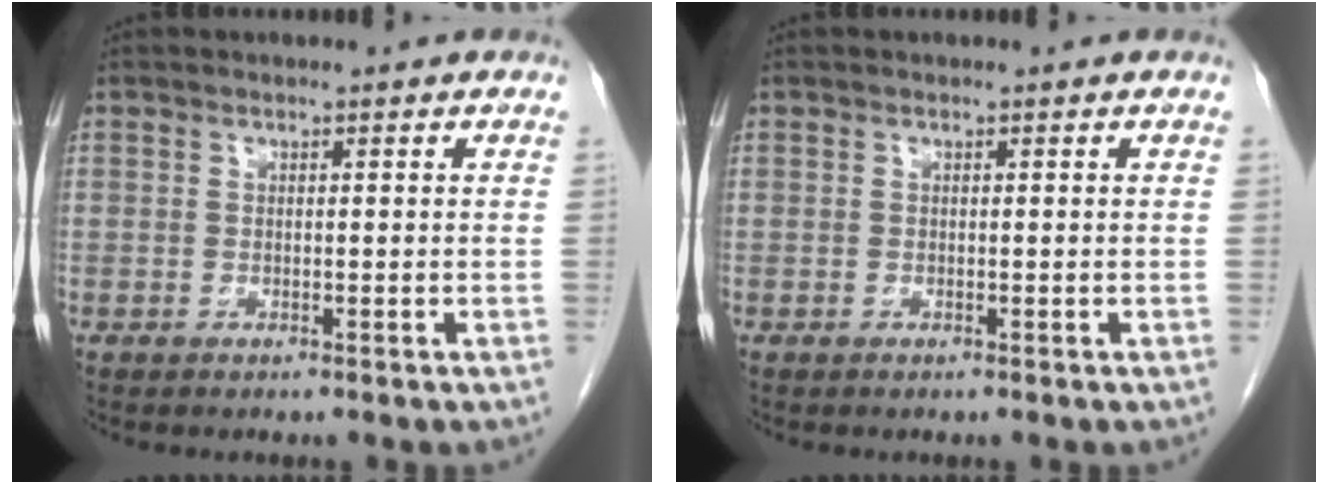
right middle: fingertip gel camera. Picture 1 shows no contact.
{"total": 0.0}